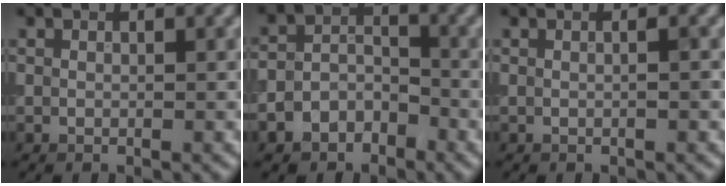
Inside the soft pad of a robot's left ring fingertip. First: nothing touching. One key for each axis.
{"total": 3.7, "fx": -2.3, "fy": 2.7, "fz": 1.2, "tx": -0.008, "ty": 0.006, "tz": -0.048}
{"total": 0.8, "fx": 0.0, "fy": 0.1, "fz": 0.8, "tx": -0.013, "ty": -0.001, "tz": -0.003}